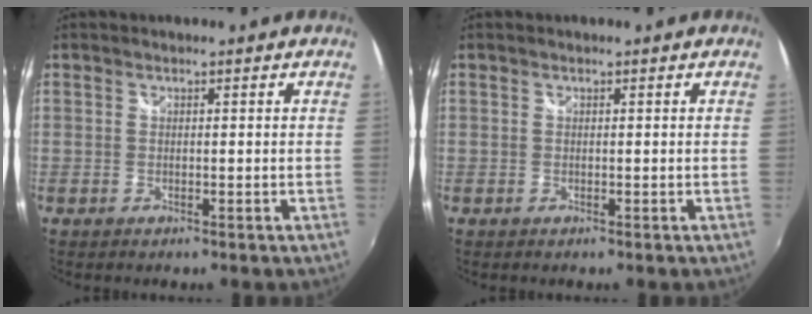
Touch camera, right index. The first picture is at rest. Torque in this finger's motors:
{"motor_torque": [0.11, 0.02, 0.00, 0.00]}